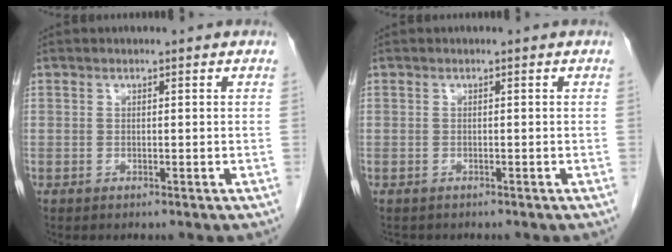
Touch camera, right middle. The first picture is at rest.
{"total": 1.7, "force": [-1.5, 0.8, 0.4], "torque": [-0.013, -0.004, -0.020]}